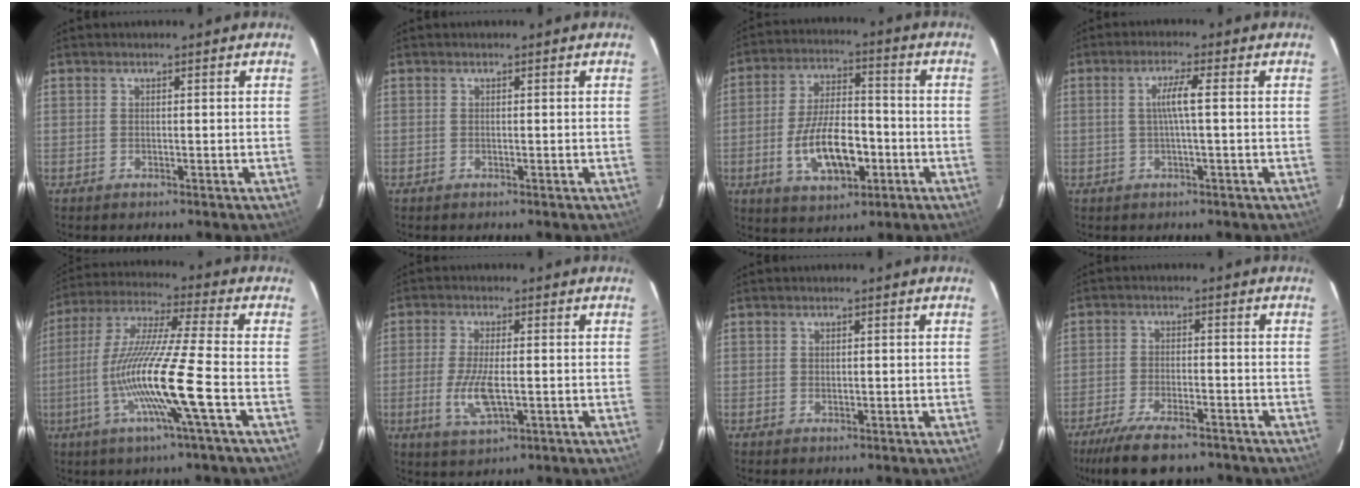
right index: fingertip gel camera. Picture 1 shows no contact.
{"total": 0.0}
{"total": 13.5, "force": [-4.1, 6.3, 11.2], "torque": [-0.219, 0.004, -0.060]}
{"total": 3.7, "force": [-0.1, -0.3, 3.7], "torque": [-0.073, 0.002, -0.001]}
{"total": 16.2, "force": [-4.8, -1.3, 15.4], "torque": [-0.304, -0.009, -0.096]}
{"total": 7.9, "force": [-1.8, 2.6, 7.2], "torque": [-0.149, -0.013, -0.031]}
{"total": 0.6, "force": [0.2, 0.5, 0.3], "torque": [-0.004, 0.003, 0.004]}
{"total": 12.6, "force": [-9.8, 4.1, 6.9], "torque": [-0.157, -0.027, -0.163]}